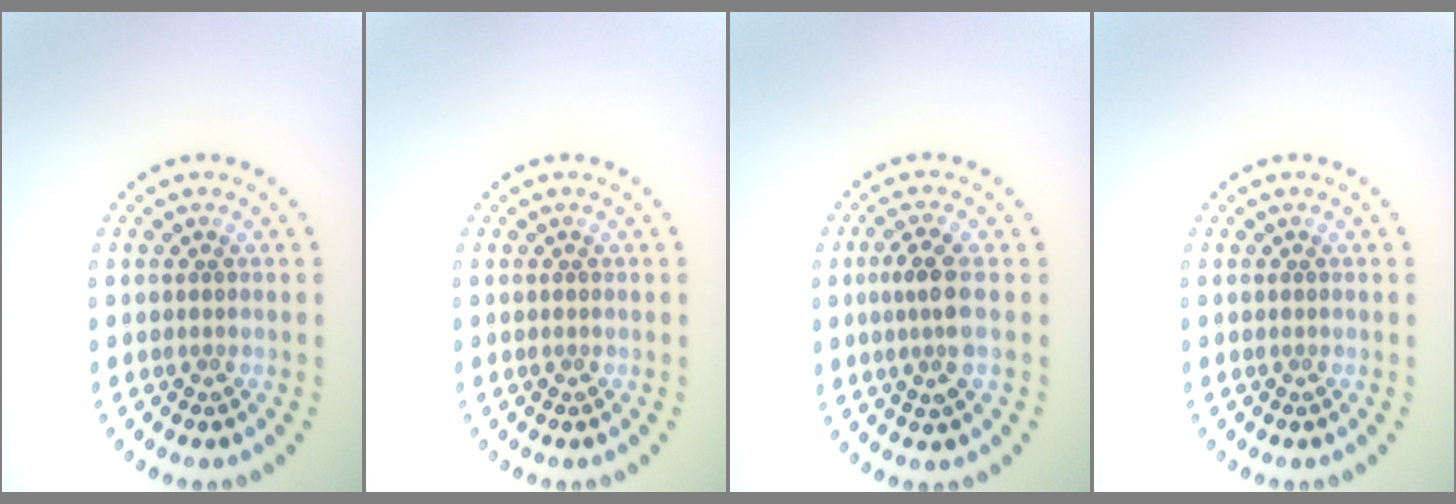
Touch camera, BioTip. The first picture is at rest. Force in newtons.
{"total": 0.0}
{"total": 2.9, "press": 2.6, "slide": 1.3}
{"total": 0.0}